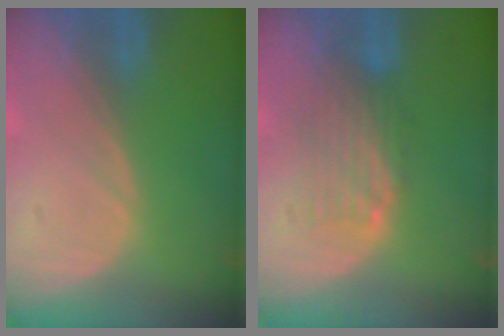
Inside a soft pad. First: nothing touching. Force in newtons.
{"total": 5.1, "press": 4.4, "slide": 2.6}